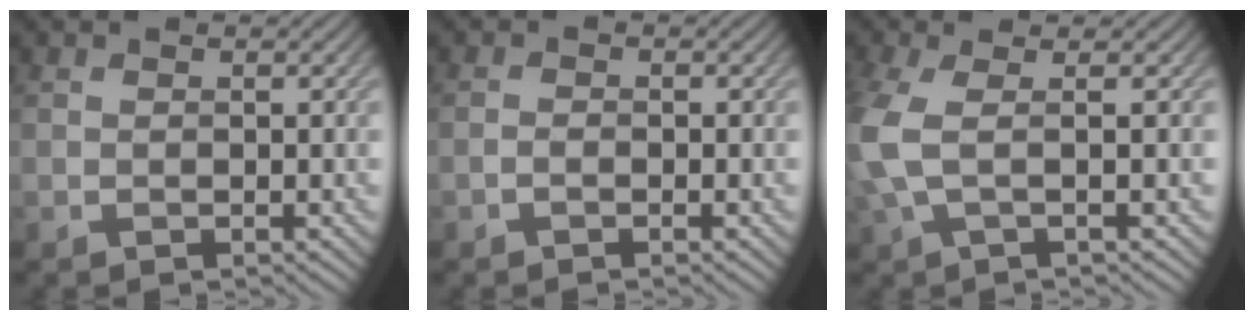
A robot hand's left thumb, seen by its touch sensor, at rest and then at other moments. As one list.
[{"total": 0.9, "force": [-0.6, 0.3, 0.5], "torque": [-0.010, 0.002, -0.013]}, {"total": 5.1, "force": [0.2, 1.6, 4.9], "torque": [-0.120, 0.004, -0.004]}]